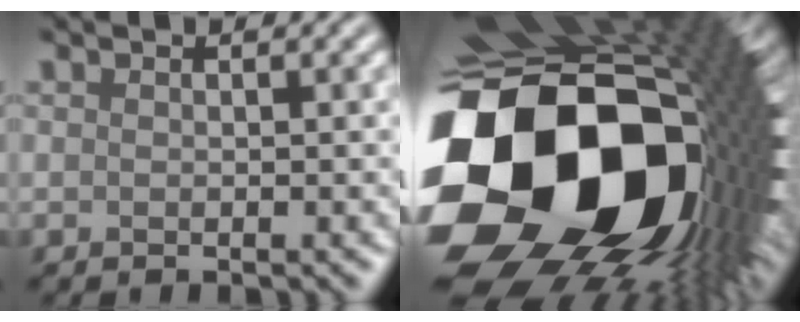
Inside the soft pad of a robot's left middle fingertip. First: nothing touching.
{"total": 22.1, "force": [-3.3, 14.9, 15.9], "torque": [-0.336, -0.081, -0.023]}